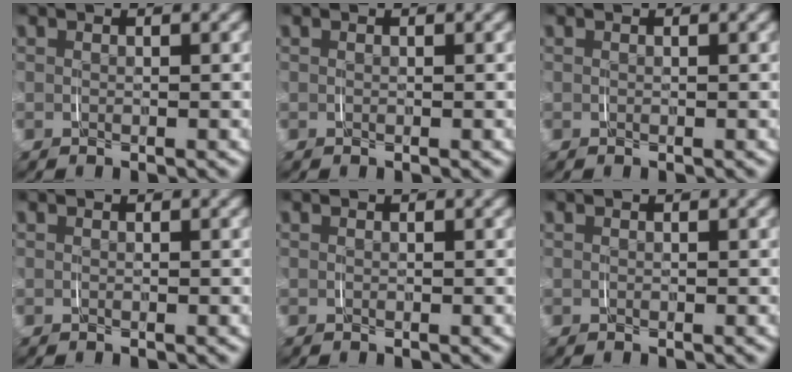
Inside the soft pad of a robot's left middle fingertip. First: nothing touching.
{"total": 0.0}
{"total": 0.0}
{"total": 0.0}
{"total": 0.0}
{"total": 0.0}